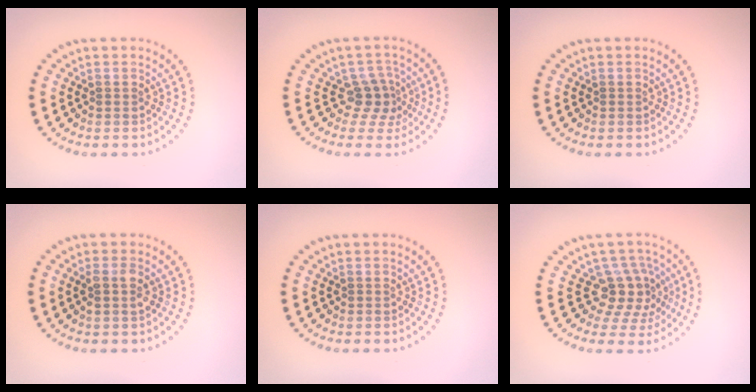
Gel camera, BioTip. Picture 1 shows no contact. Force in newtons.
{"total": 2.5, "press": 1.8, "slide": 1.8}
{"total": 0.0}
{"total": 1.4, "press": 1.3, "slide": 0.6}
{"total": 0.0}
{"total": 3.8, "press": 2.9, "slide": 2.4}